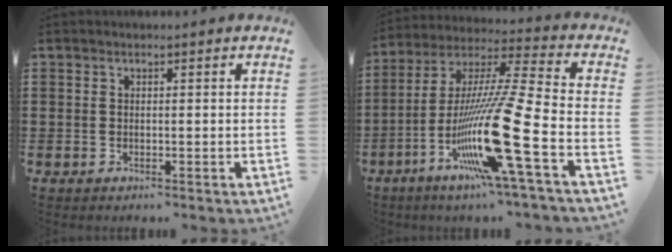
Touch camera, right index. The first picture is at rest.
{"total": 19.4, "force": [-8.2, 1.2, 17.5], "torque": [-0.356, -0.008, -0.148]}